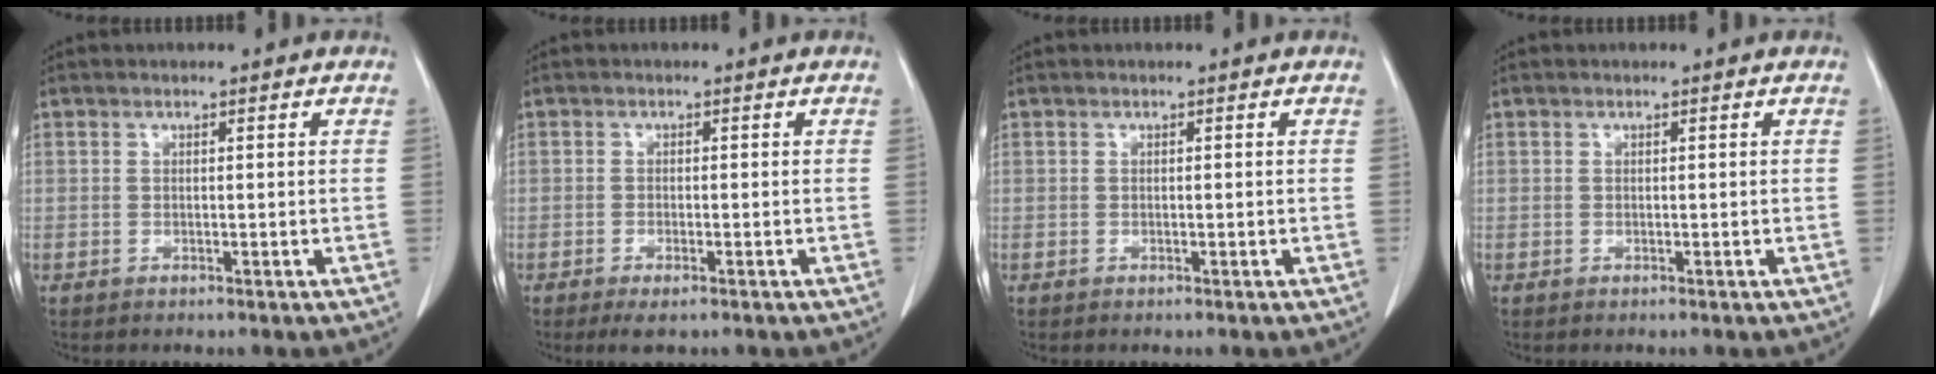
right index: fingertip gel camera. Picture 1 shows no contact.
{"total": 2.4, "force": [-1.5, 0.6, 1.8], "torque": [-0.032, -0.005, -0.020]}
{"total": 0.0}
{"total": 0.0}